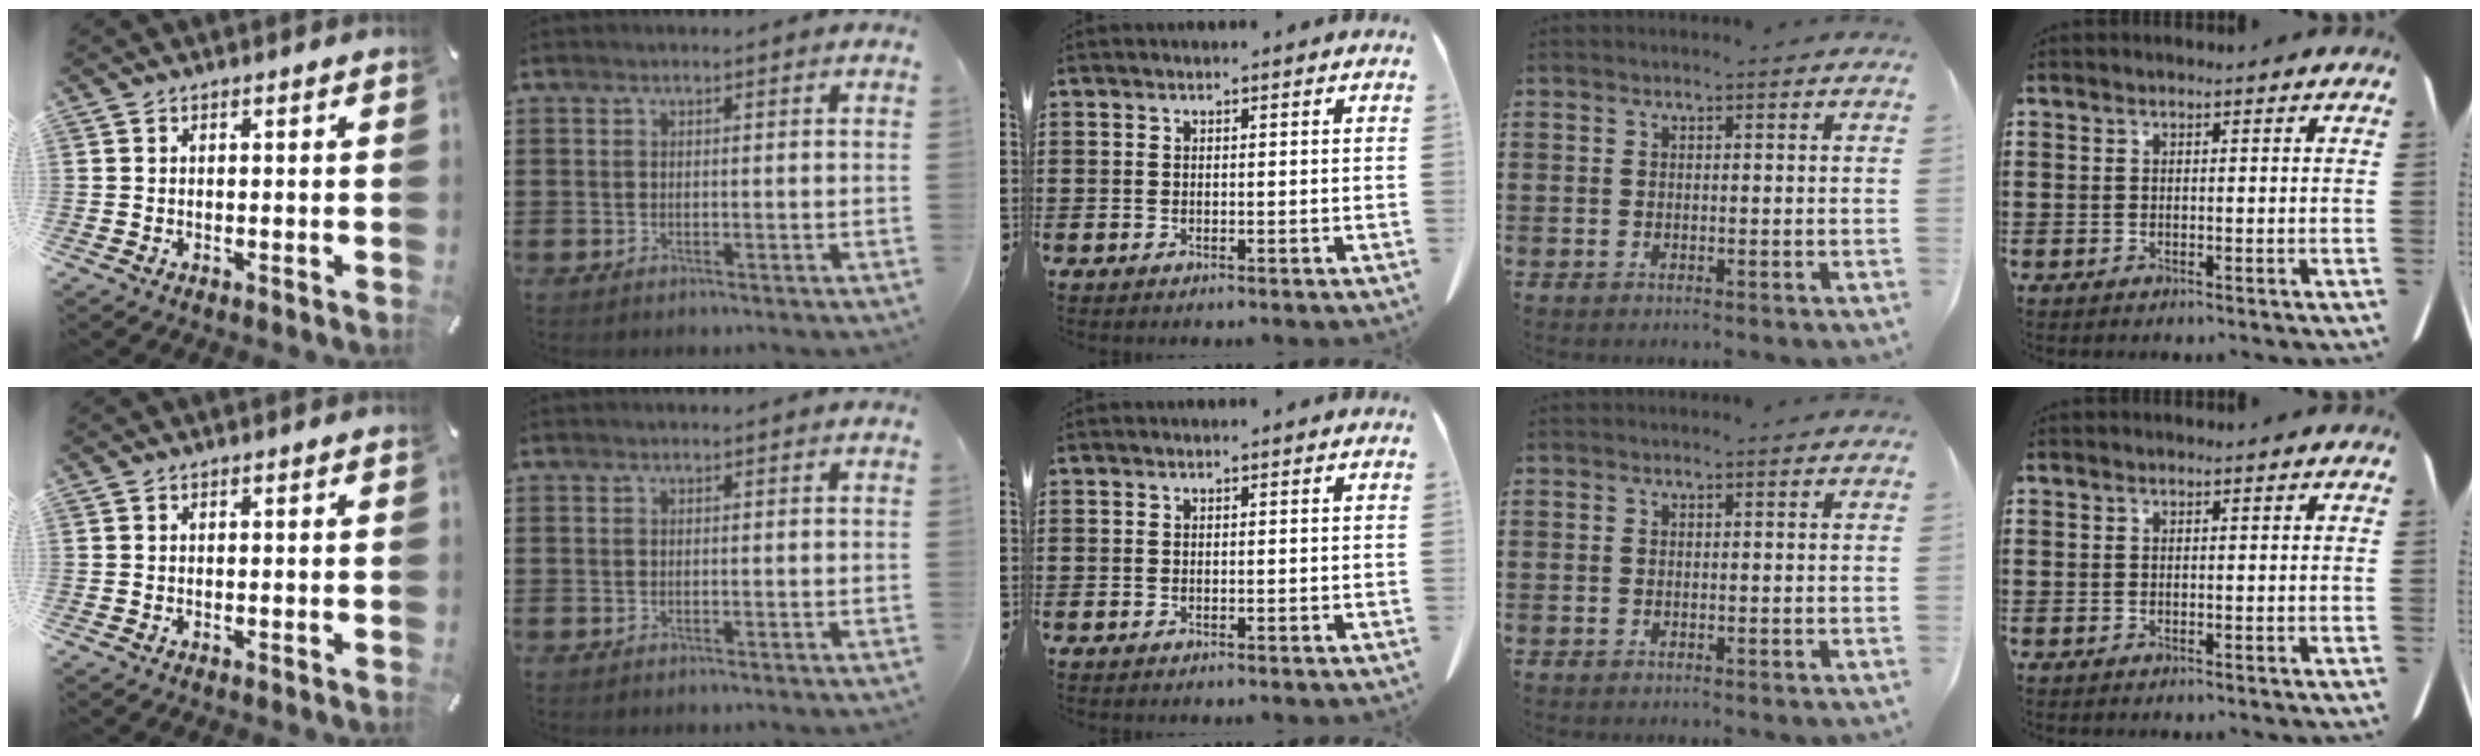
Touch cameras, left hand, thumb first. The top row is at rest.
{}